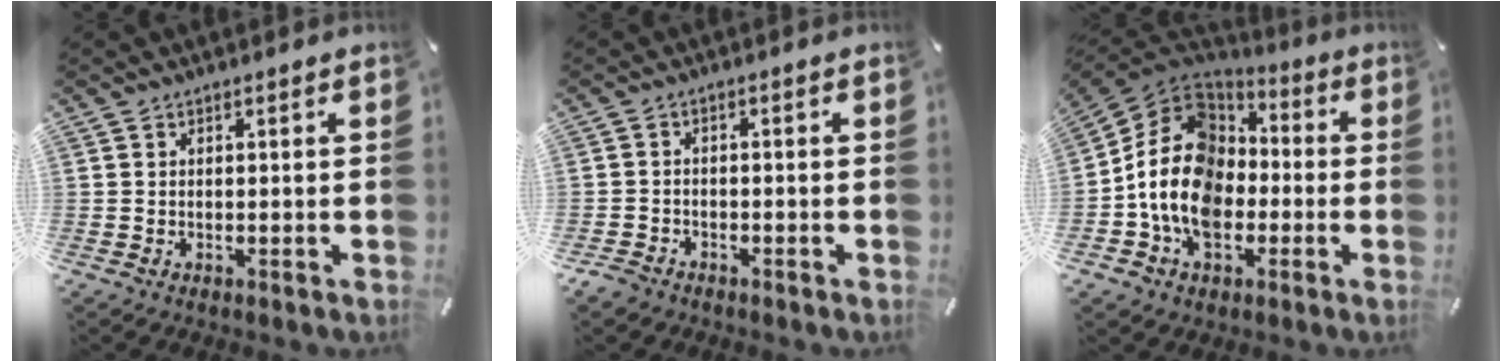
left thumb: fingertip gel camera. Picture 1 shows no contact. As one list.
[{"total": 2.4, "force": [-1.9, 1.4, 0.3], "torque": [-0.009, 0.012, -0.042]}, {"total": 17.4, "force": [-3.4, 13.6, 10.2], "torque": [-0.221, 0.029, -0.064]}]